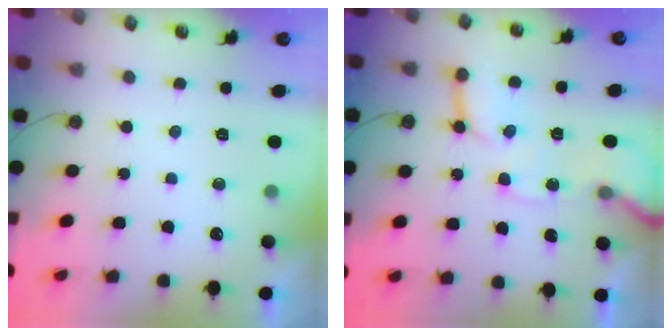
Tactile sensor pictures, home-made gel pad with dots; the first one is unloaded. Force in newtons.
{"total": 11.7, "press": 11.6, "slide": 1.5}